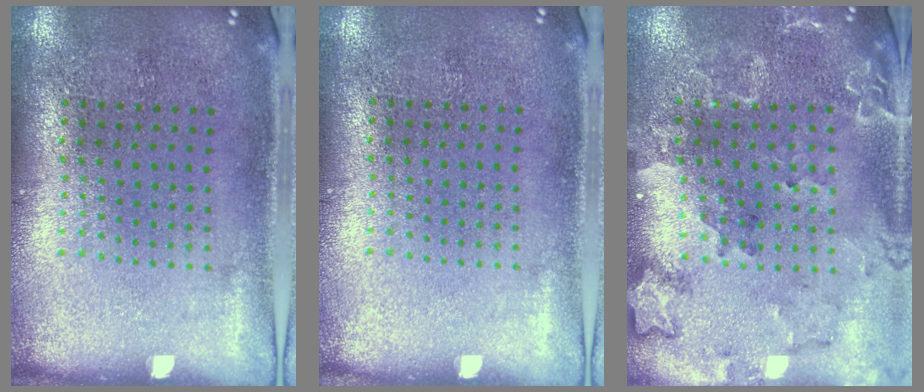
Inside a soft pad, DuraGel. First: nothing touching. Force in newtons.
{"total": 0.0}
{"total": 2.0, "press": 1.9, "slide": 0.5}